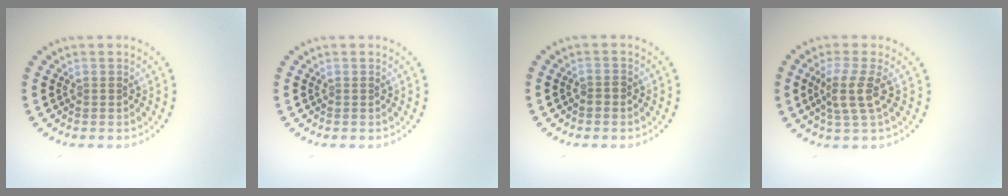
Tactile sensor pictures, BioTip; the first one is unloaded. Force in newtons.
{"total": 0.0}
{"total": 0.9, "press": 0.8, "slide": 0.3}
{"total": 3.0, "press": 2.4, "slide": 1.7}